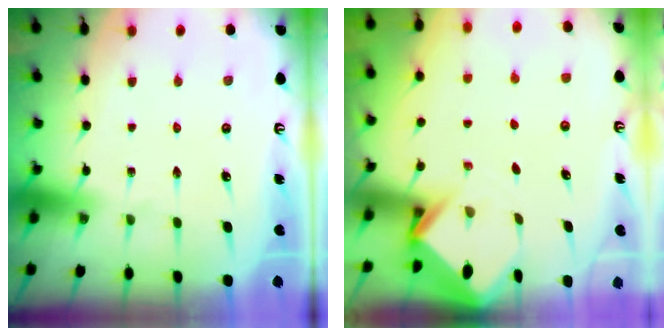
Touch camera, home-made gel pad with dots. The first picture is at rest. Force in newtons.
{"total": 2.9, "press": 2.9, "slide": 0.2}